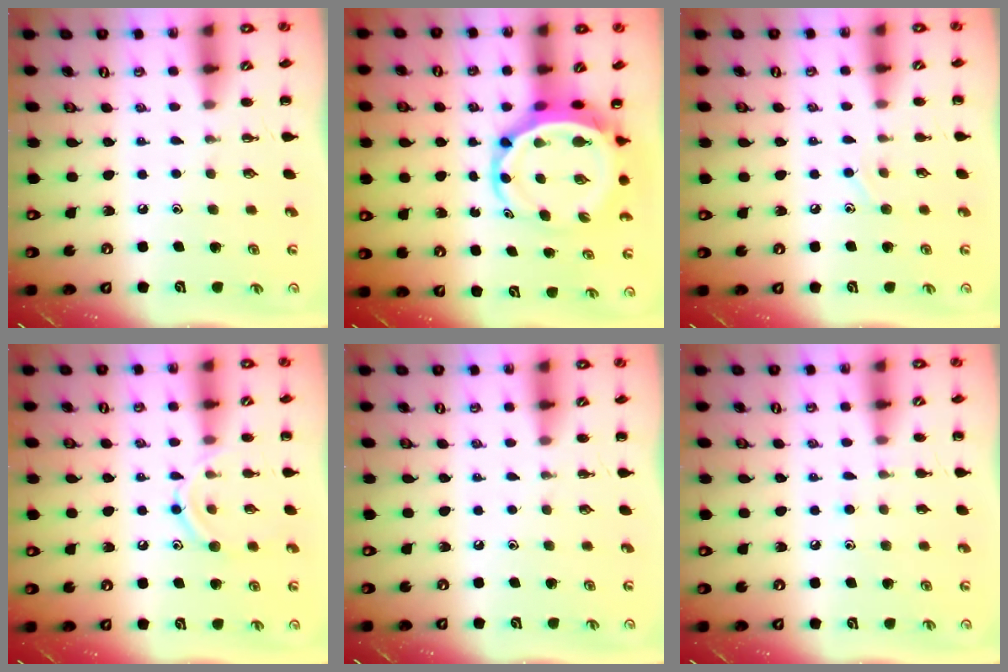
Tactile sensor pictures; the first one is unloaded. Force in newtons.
{"total": 8.0, "press": 7.7, "slide": 2.2}
{"total": 7.0, "press": 6.7, "slide": 2.0}
{"total": 11.0, "press": 10.8, "slide": 1.5}
{"total": 0.0}
{"total": 5.2, "press": 4.9, "slide": 1.6}